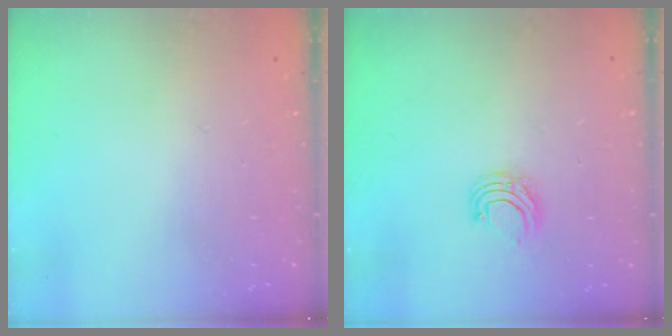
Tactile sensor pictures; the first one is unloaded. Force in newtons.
{"total": 5.6, "press": 5.6, "slide": 0.6}